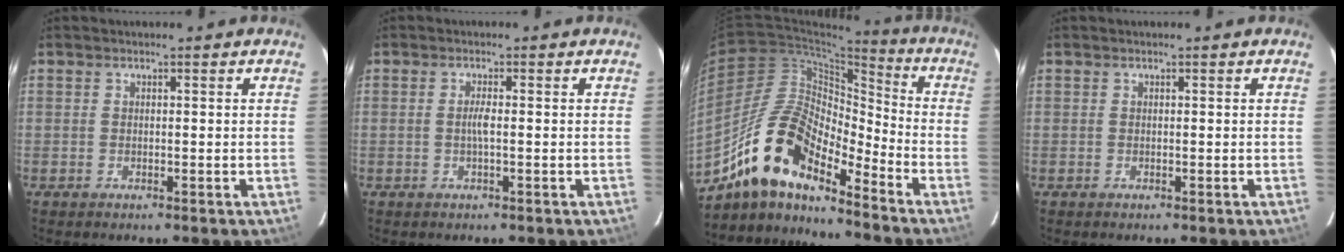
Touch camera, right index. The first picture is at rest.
{"total": 1.6, "force": [-0.3, -0.1, 1.6], "torque": [-0.029, 0.000, -0.007]}
{"total": 15.9, "force": [-12.2, 5.1, 8.9], "torque": [-0.159, 0.002, -0.242]}
{"total": 0.0}